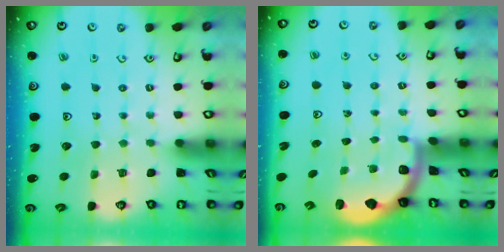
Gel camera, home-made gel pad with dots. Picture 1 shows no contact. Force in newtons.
{"total": 2.0, "press": 2.0, "slide": 0.5}